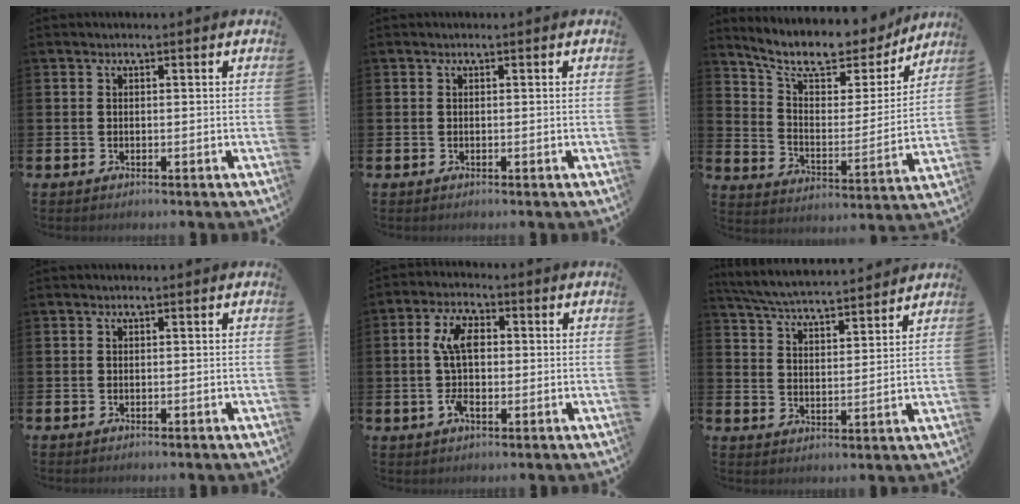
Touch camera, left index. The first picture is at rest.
{"total": 0.0}
{"total": 10.5, "force": [9.1, 3.3, 4.0], "torque": [-0.112, -0.062, 0.156]}
{"total": 0.0}
{"total": 7.2, "force": [0.5, 3.6, 6.2], "torque": [-0.114, 0.002, 0.003]}
{"total": 5.7, "force": [5.6, 0.1, 1.0], "torque": [-0.047, -0.039, 0.098]}